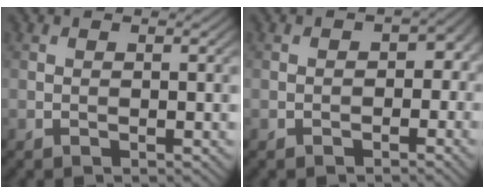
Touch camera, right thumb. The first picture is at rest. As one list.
[{"total": 2.5, "force": [-0.6, 2.1, 1.3], "torque": [-0.013, -0.007, -0.009]}]